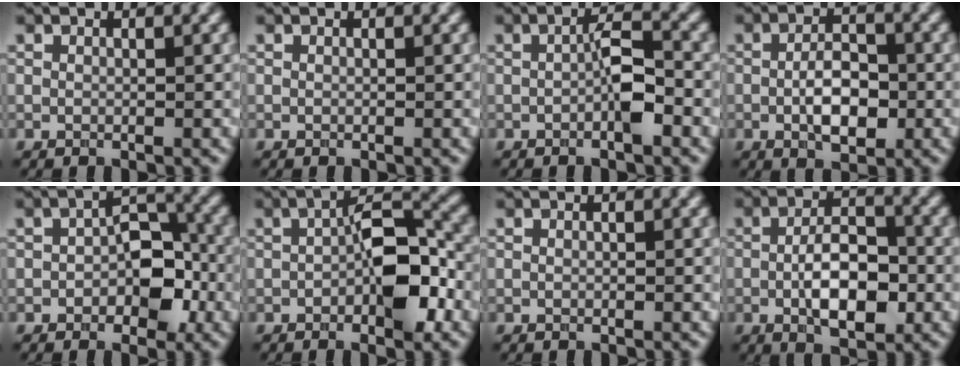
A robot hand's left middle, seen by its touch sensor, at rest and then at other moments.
{"total": 0.0}
{"total": 3.0, "force": [-0.9, 0.7, 2.8], "torque": [-0.048, 0.008, -0.018]}
{"total": 4.4, "force": [-0.9, 2.2, 3.7], "torque": [-0.069, 0.002, -0.016]}
{"total": 5.1, "force": [-1.2, 3.0, 4.0], "torque": [-0.047, 0.008, -0.022]}
{"total": 6.8, "force": [-1.5, 2.8, 6.0], "torque": [-0.088, 0.010, -0.029]}
{"total": 0.0}
{"total": 6.1, "force": [-1.3, 2.9, 5.3], "torque": [-0.092, 0.001, -0.023]}